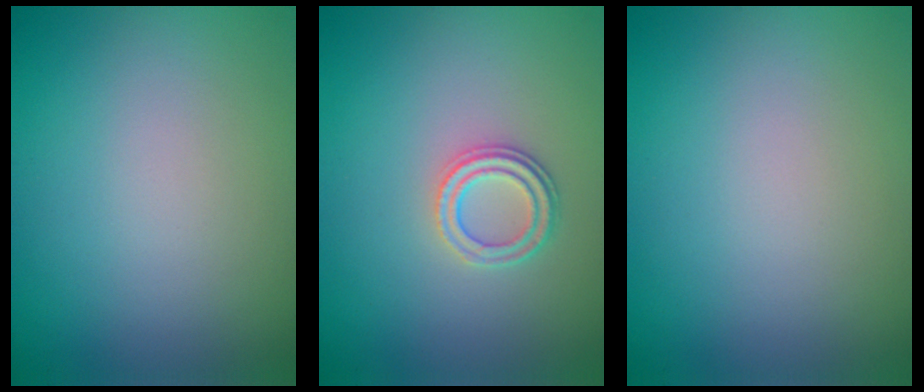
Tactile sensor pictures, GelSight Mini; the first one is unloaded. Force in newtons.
{"total": 2.3, "press": 2.1, "slide": 1.0}
{"total": 0.0}